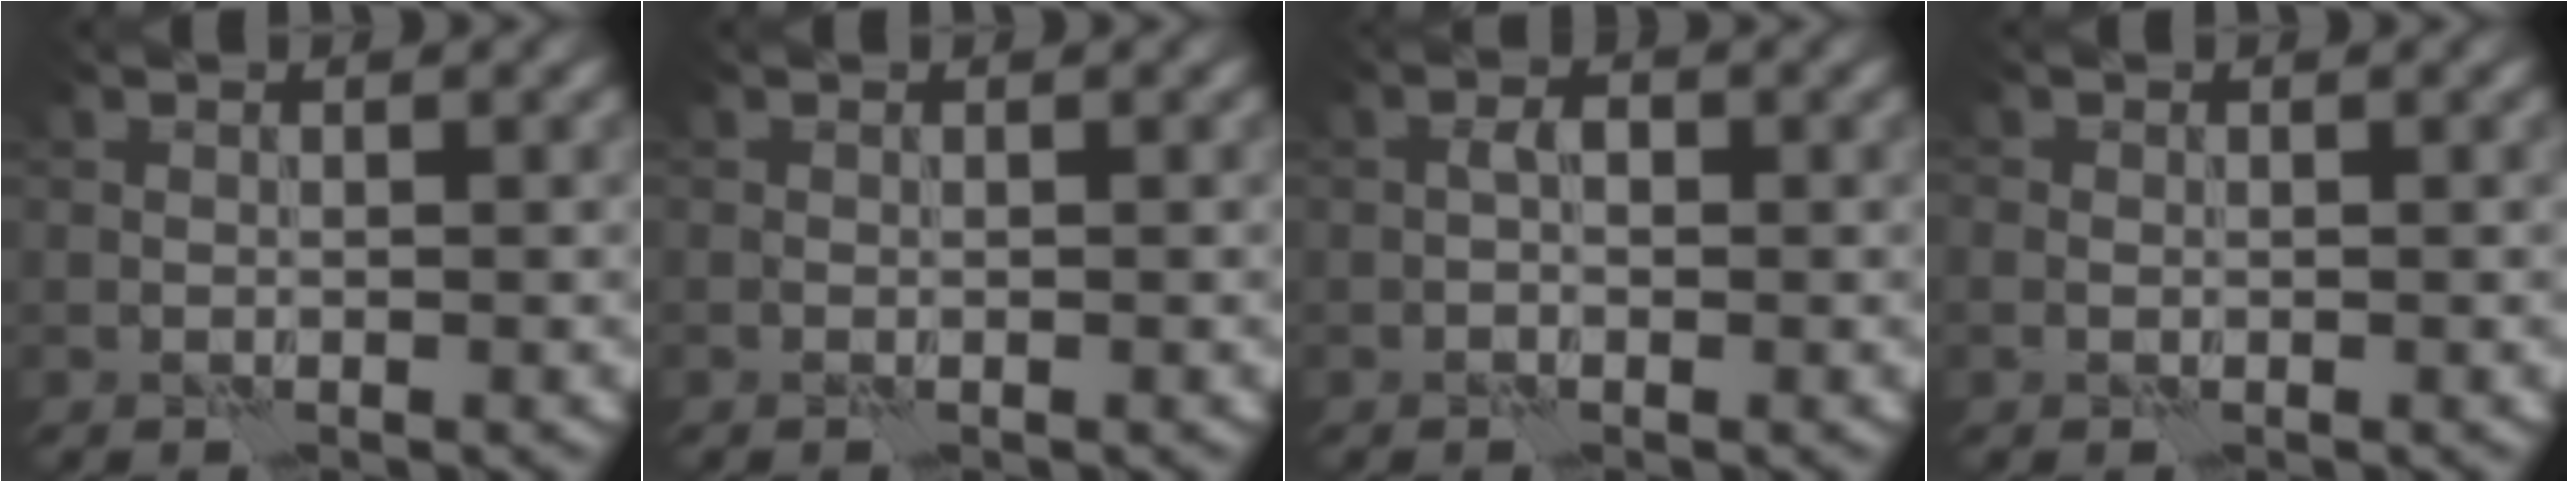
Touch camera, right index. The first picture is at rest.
{"total": 0.0}
{"total": 1.2, "force": [-0.2, 0.7, 1.0], "torque": [-0.016, 0.007, -0.006]}
{"total": 0.8, "force": [0.0, 0.7, 0.4], "torque": [-0.006, 0.000, -0.001]}